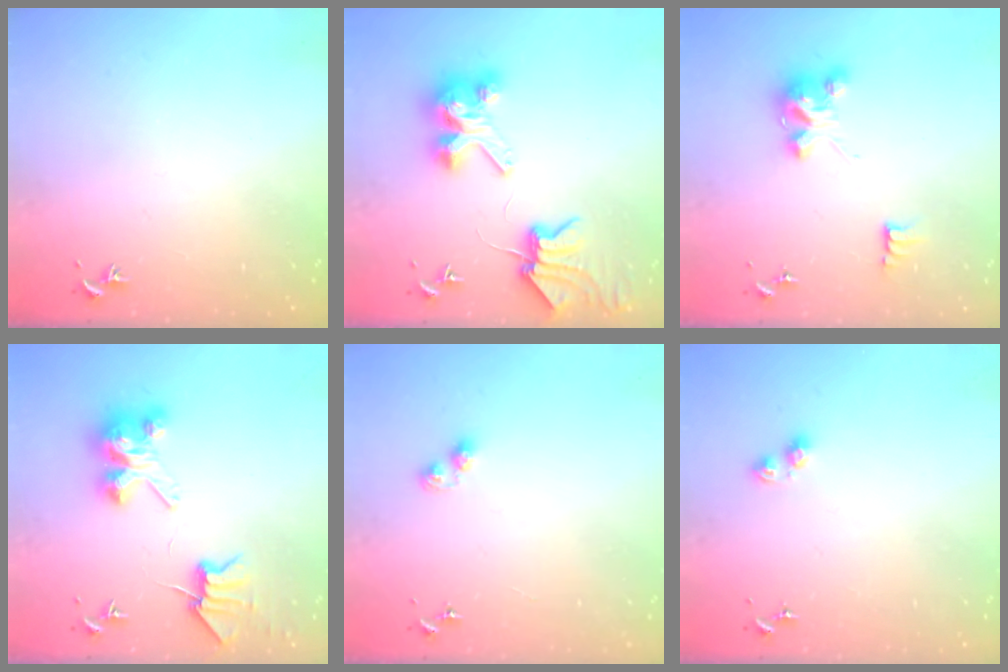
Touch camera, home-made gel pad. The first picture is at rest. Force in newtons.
{"total": 8.7, "press": 8.6, "slide": 1.2}
{"total": 9.2, "press": 9.2, "slide": 0.9}
{"total": 9.2, "press": 9.1, "slide": 1.1}
{"total": 2.6, "press": 2.5, "slide": 0.4}
{"total": 5.1, "press": 5.1, "slide": 0.2}